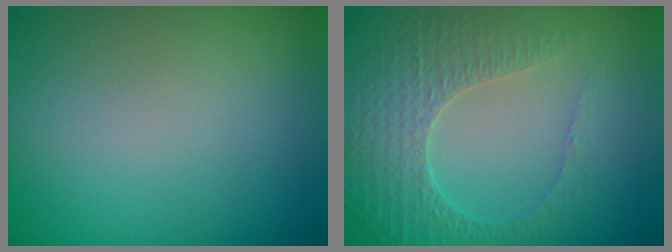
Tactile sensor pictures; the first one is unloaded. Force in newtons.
{"total": 3.8, "press": 3.2, "slide": 2.0}